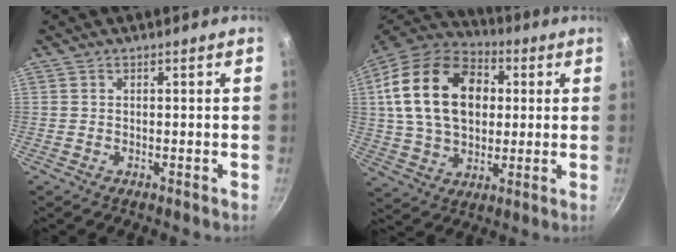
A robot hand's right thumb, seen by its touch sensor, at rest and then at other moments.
{"total": 23.3, "force": [4.5, 16.2, 16.1], "torque": [-0.266, 0.015, 0.074]}